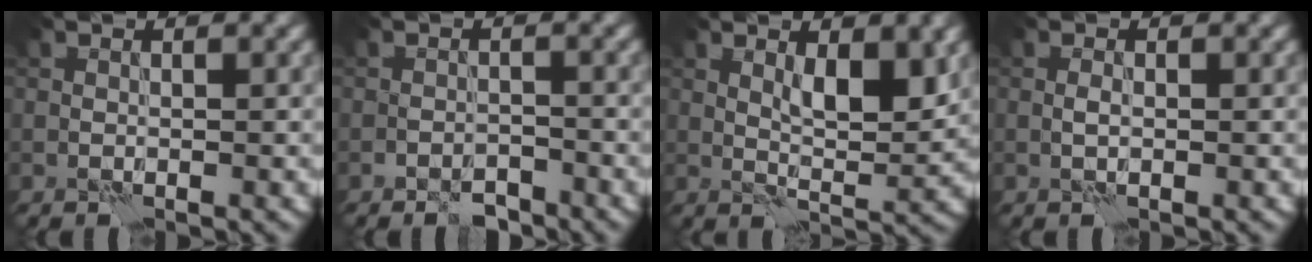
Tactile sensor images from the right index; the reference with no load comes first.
{"total": 1.9, "force": [-1.7, 0.6, 0.6], "torque": [-0.002, 0.004, -0.030]}
{"total": 4.0, "force": [1.6, 1.2, 3.5], "torque": [-0.061, -0.002, 0.029]}
{"total": 0.8, "force": [-0.1, 0.3, 0.8], "torque": [-0.020, 0.005, -0.004]}